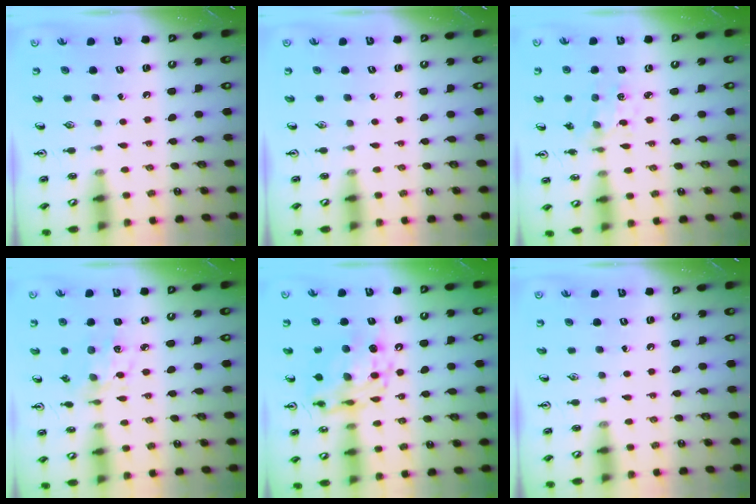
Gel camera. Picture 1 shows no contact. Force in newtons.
{"total": 0.0}
{"total": 1.7, "press": 1.7, "slide": 0.3}
{"total": 5.3, "press": 5.3, "slide": 0.5}
{"total": 12.4, "press": 12.4, "slide": 1.2}
{"total": 0.0}